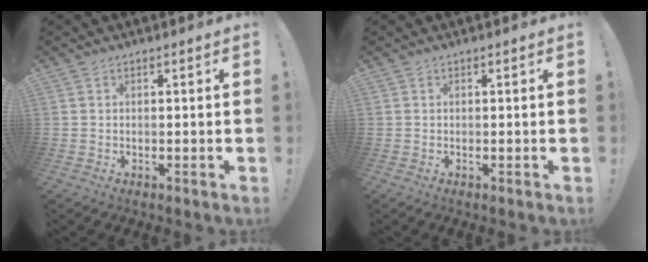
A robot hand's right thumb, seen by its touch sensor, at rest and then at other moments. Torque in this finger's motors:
{"motor_torque": [-0.02, 0.02, 0.11, -0.11, 0.00]}